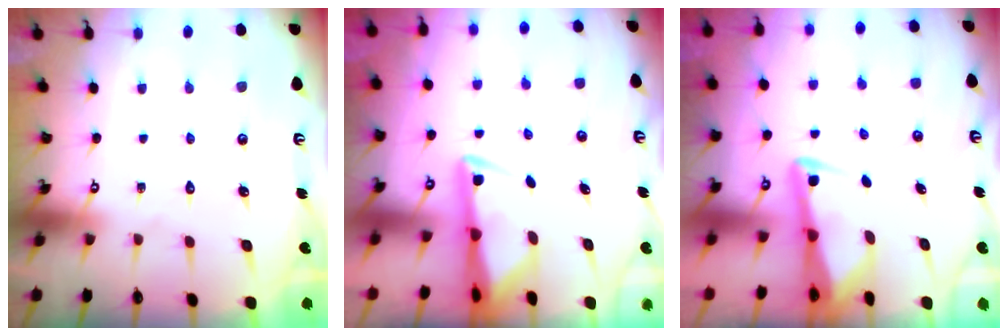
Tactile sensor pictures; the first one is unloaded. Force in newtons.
{"total": 2.9, "press": 2.9, "slide": 0.6}
{"total": 2.9, "press": 2.8, "slide": 0.4}